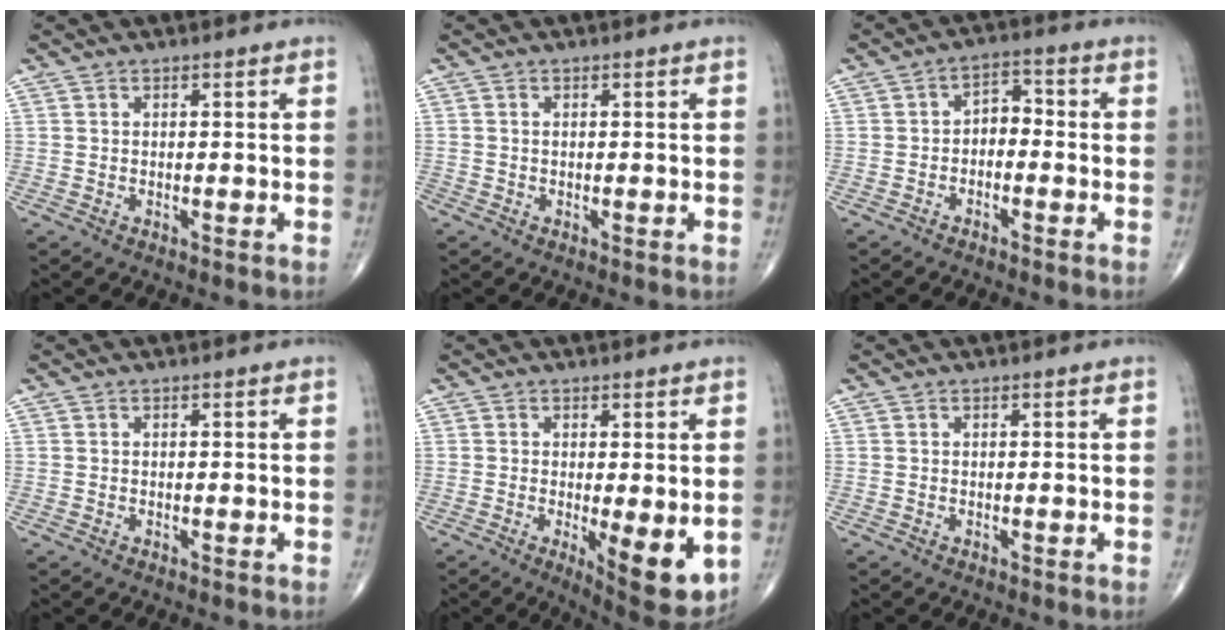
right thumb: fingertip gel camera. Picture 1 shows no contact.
{"total": 0.7, "force": [-0.1, 0.6, 0.4], "torque": [-0.006, 0.002, -0.002]}
{"total": 4.2, "force": [-1.1, 2.7, 3.0], "torque": [-0.034, 0.028, -0.029]}
{"total": 0.0}
{"total": 9.7, "force": [-1.8, 3.0, 9.0], "torque": [-0.116, -0.025, -0.018]}
{"total": 0.0}